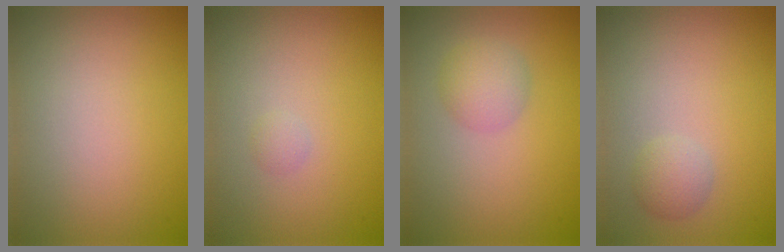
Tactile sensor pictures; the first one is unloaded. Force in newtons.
{"total": 0.6, "press": 0.6, "slide": 0.0}
{"total": 2.4, "press": 2.4, "slide": 0.1}
{"total": 1.5, "press": 1.5, "slide": 0.0}